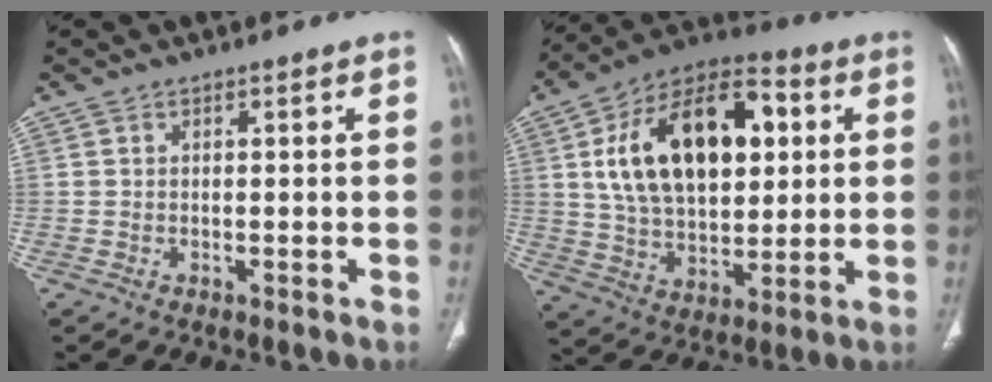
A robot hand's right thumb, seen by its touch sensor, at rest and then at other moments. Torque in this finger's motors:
{"motor_torque": [1.02, 3.21, 2.00, -0.11, 0.54]}